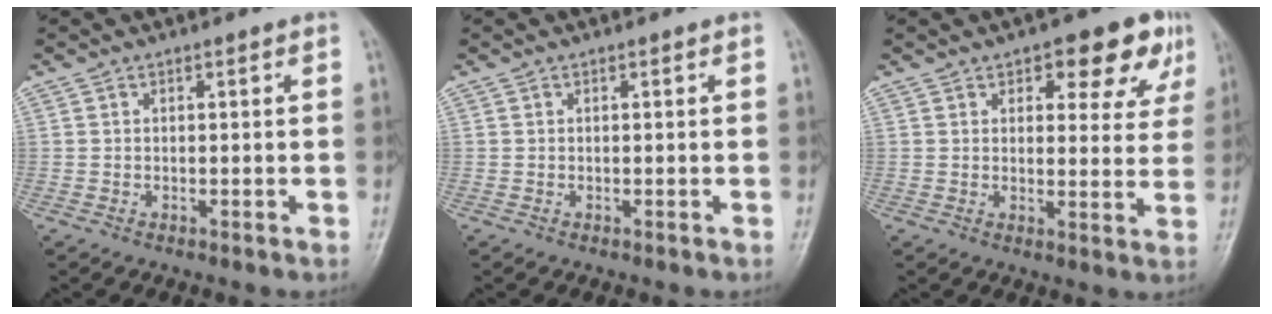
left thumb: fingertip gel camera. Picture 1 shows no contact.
{"total": 0.0}
{"total": 10.9, "force": [5.9, 5.1, 7.7], "torque": [-0.047, -0.019, 0.068]}